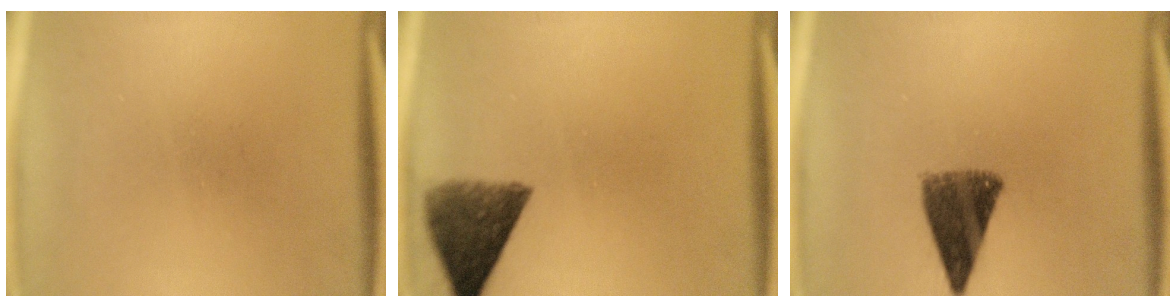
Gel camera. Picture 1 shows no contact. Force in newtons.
{"total": 8.5}
{"total": 9.2}